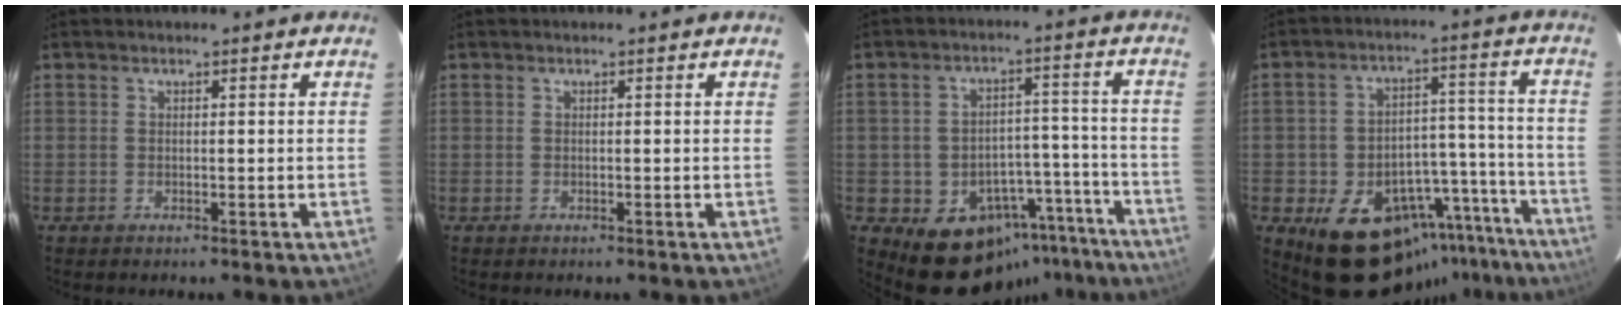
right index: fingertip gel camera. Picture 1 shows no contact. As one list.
[{"total": 0.0}, {"total": 14.6, "force": [-10.9, 8.9, 3.9], "torque": [-0.057, 0.061, -0.118]}, {"total": 19.5, "force": [-14.5, 10.6, 7.6], "torque": [-0.118, 0.057, -0.169]}]